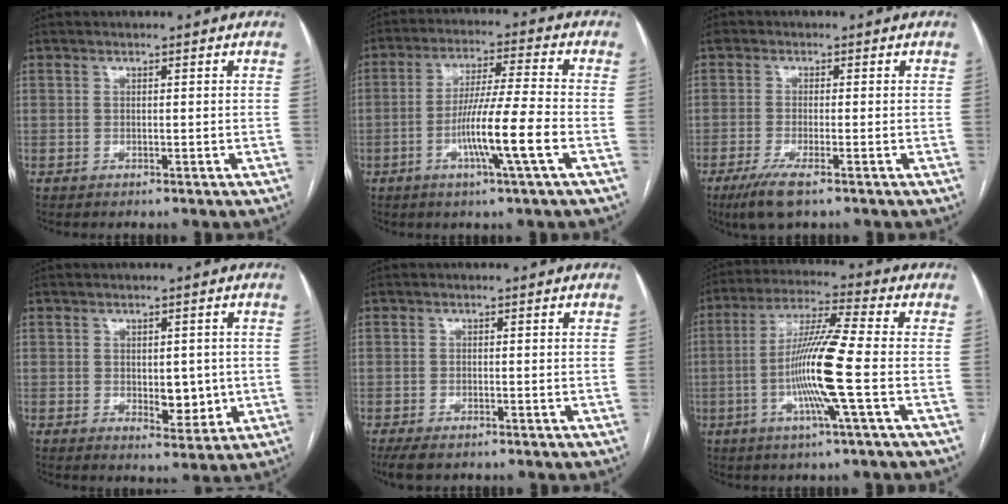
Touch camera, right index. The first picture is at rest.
{"total": 10.7, "force": [-3.6, -1.0, 10.0], "torque": [-0.184, -0.007, -0.067]}
{"total": 5.1, "force": [-3.0, 1.0, 4.0], "torque": [-0.089, -0.013, -0.055]}
{"total": 5.2, "force": [-0.3, 2.7, 4.4], "torque": [-0.057, -0.005, 0.006]}
{"total": 3.6, "force": [-2.8, 1.3, 2.0], "torque": [-0.038, -0.008, -0.043]}
{"total": 12.5, "force": [-2.6, -1.1, 12.2], "torque": [-0.232, -0.005, -0.058]}